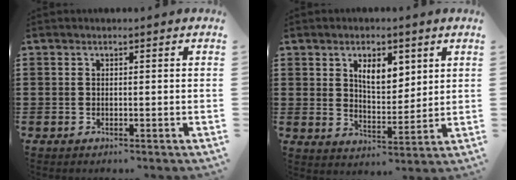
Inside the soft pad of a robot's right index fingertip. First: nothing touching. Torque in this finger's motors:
{"motor_torque": [0.59, 0.33, 0.25, 0.10]}